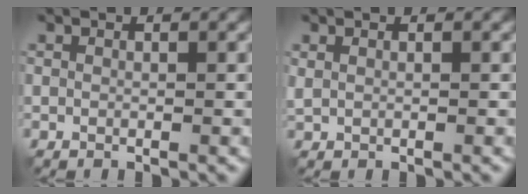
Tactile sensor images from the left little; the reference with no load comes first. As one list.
[{"total": 0.6, "force": [0.4, 0.3, 0.4], "torque": [-0.013, 0.000, 0.012]}]